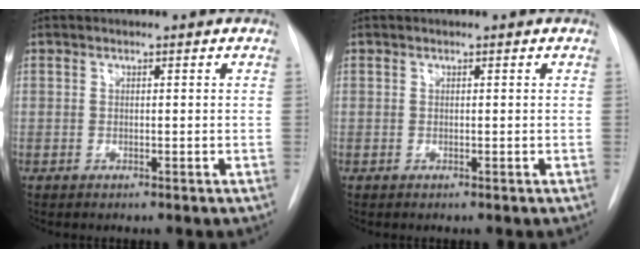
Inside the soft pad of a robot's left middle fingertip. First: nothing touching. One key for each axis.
{"total": 0.0}